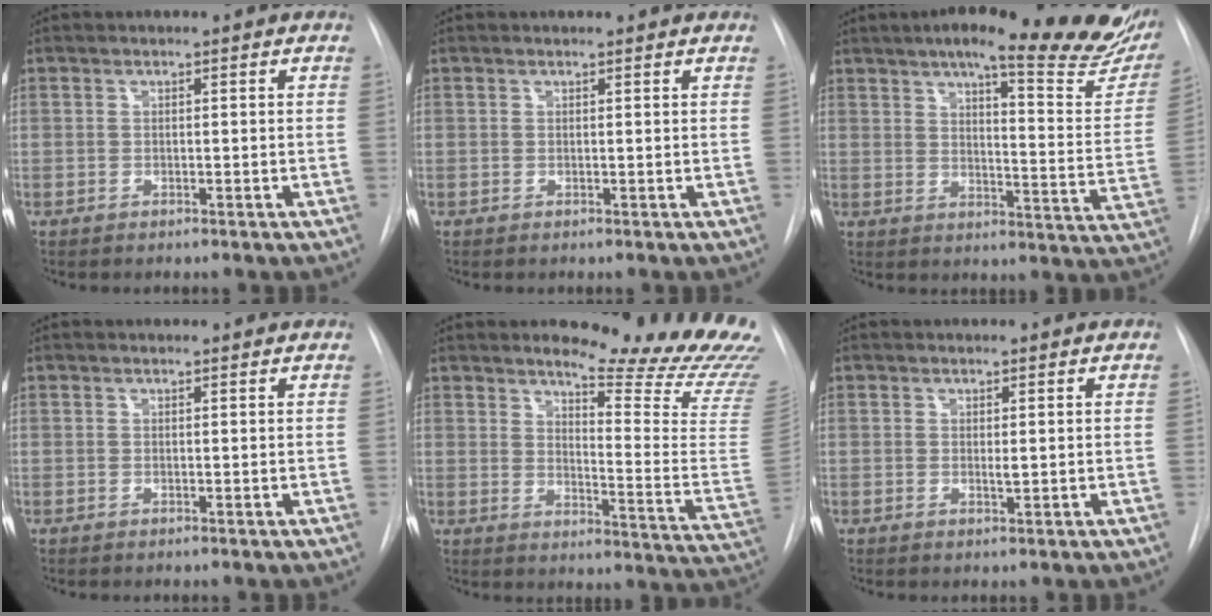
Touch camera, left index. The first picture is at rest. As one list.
[{"total": 1.2, "force": [1.2, 0.2, 0.1], "torque": [-0.011, 0.008, 0.013]}, {"total": 25.0, "force": [19.0, 4.6, 15.6], "torque": [-0.198, -0.033, 0.225]}, {"total": 1.6, "force": [1.5, 0.3, 0.2], "torque": [-0.014, 0.010, 0.015]}, {"total": 18.7, "force": [16.9, 0.2, 8.1], "torque": [-0.106, -0.134, 0.195]}, {"total": 0.7, "force": [0.2, 0.2, 0.6], "torque": [-0.015, -0.004, 0.004]}]